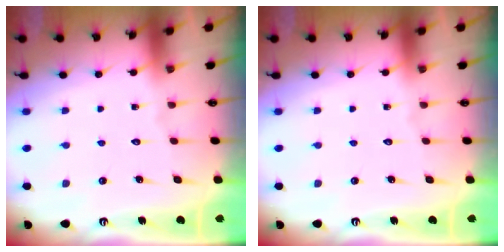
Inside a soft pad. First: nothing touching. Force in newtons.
{"total": 0.0}